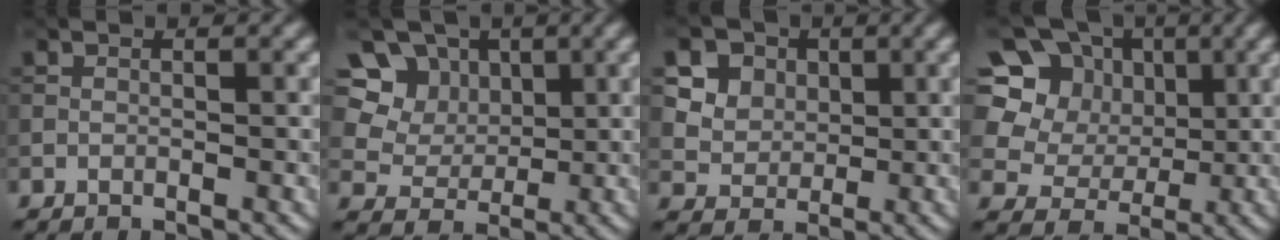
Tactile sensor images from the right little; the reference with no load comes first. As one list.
[{"total": 8.3, "force": [4.1, 6.7, 2.7], "torque": [-0.049, 0.011, 0.063]}, {"total": 10.4, "force": [4.9, 8.1, 4.3], "torque": [-0.104, 0.029, 0.073]}, {"total": 10.0, "force": [4.0, 8.5, 3.6], "torque": [-0.097, 0.026, 0.060]}]